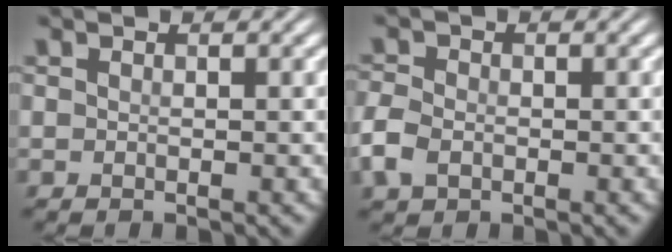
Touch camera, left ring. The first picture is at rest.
{"total": 3.2, "force": [-1.1, 2.3, 1.9], "torque": [-0.050, -0.003, -0.030]}